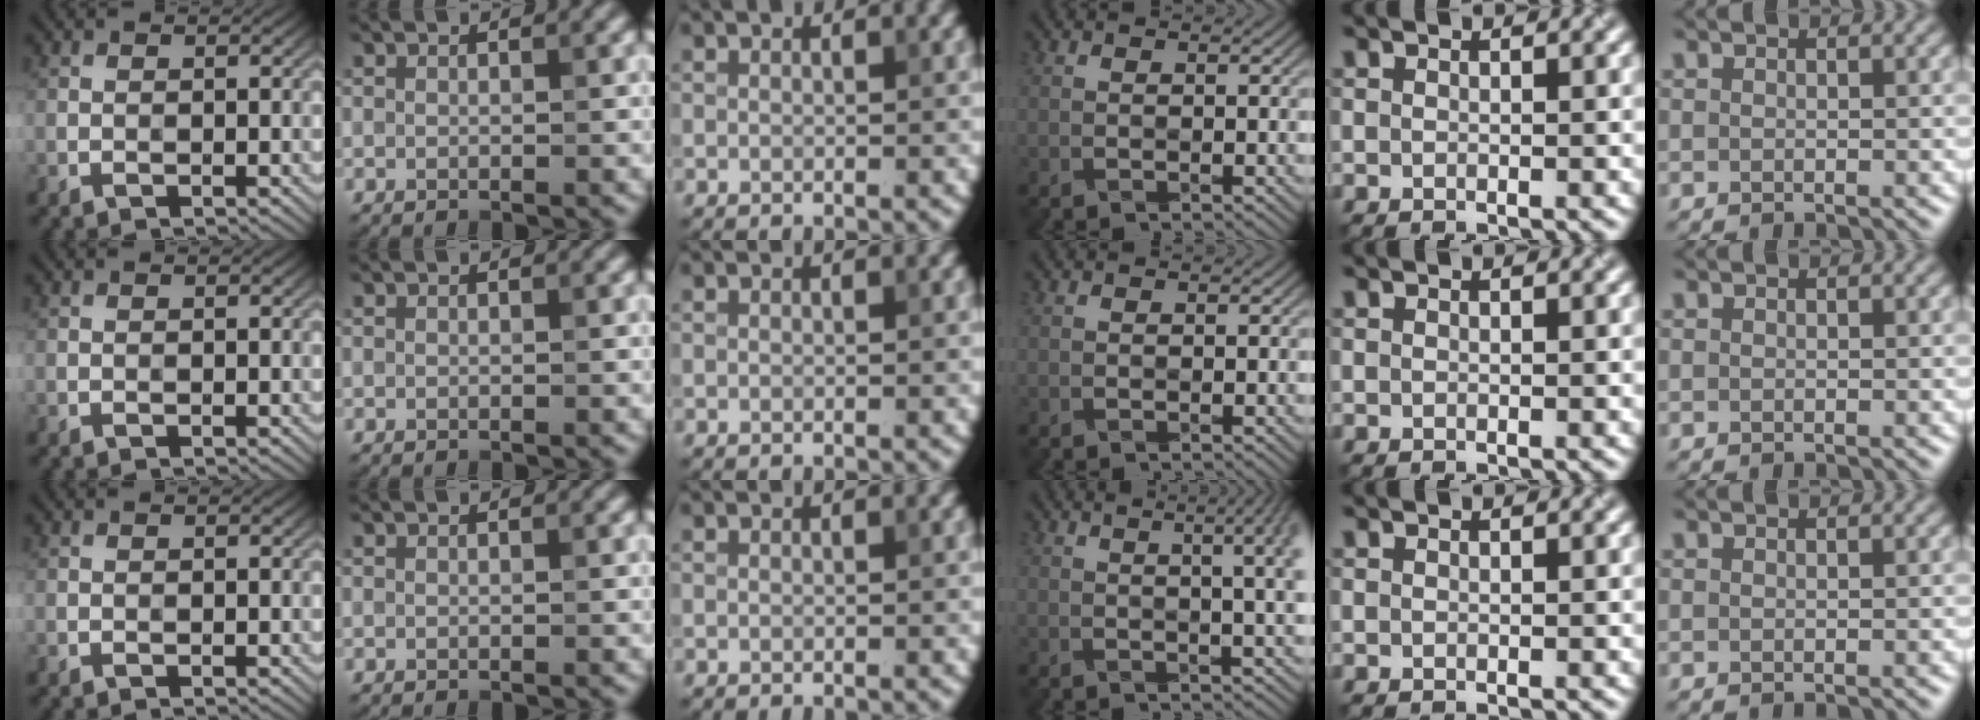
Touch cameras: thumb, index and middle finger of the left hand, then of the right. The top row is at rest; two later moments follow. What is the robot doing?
{"motion": "wrap", "object": "arm wrap"}